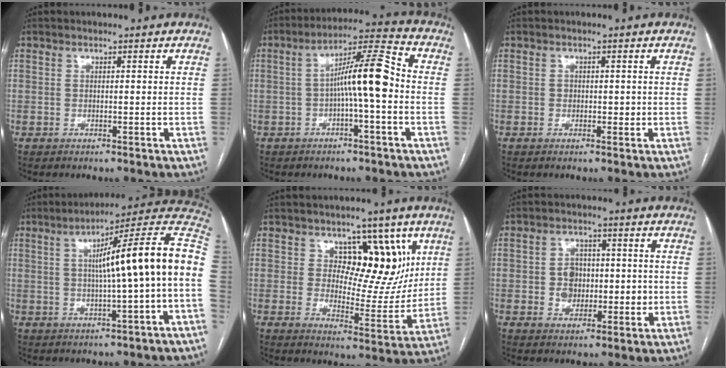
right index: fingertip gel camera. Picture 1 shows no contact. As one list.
[{"total": 9.7, "force": [-1.2, 0.7, 9.6], "torque": [-0.162, 0.028, -0.026]}, {"total": 1.3, "force": [0.0, 1.1, 0.8], "torque": [-0.005, 0.004, 0.001]}, {"total": 16.6, "force": [0.9, -0.5, 16.5], "torque": [-0.230, 0.032, 0.006]}, {"total": 10.8, "force": [4.7, 6.3, 7.4], "torque": [-0.086, 0.005, 0.078]}, {"total": 5.6, "force": [-0.1, 4.6, 3.2], "torque": [-0.046, 0.017, 0.006]}]